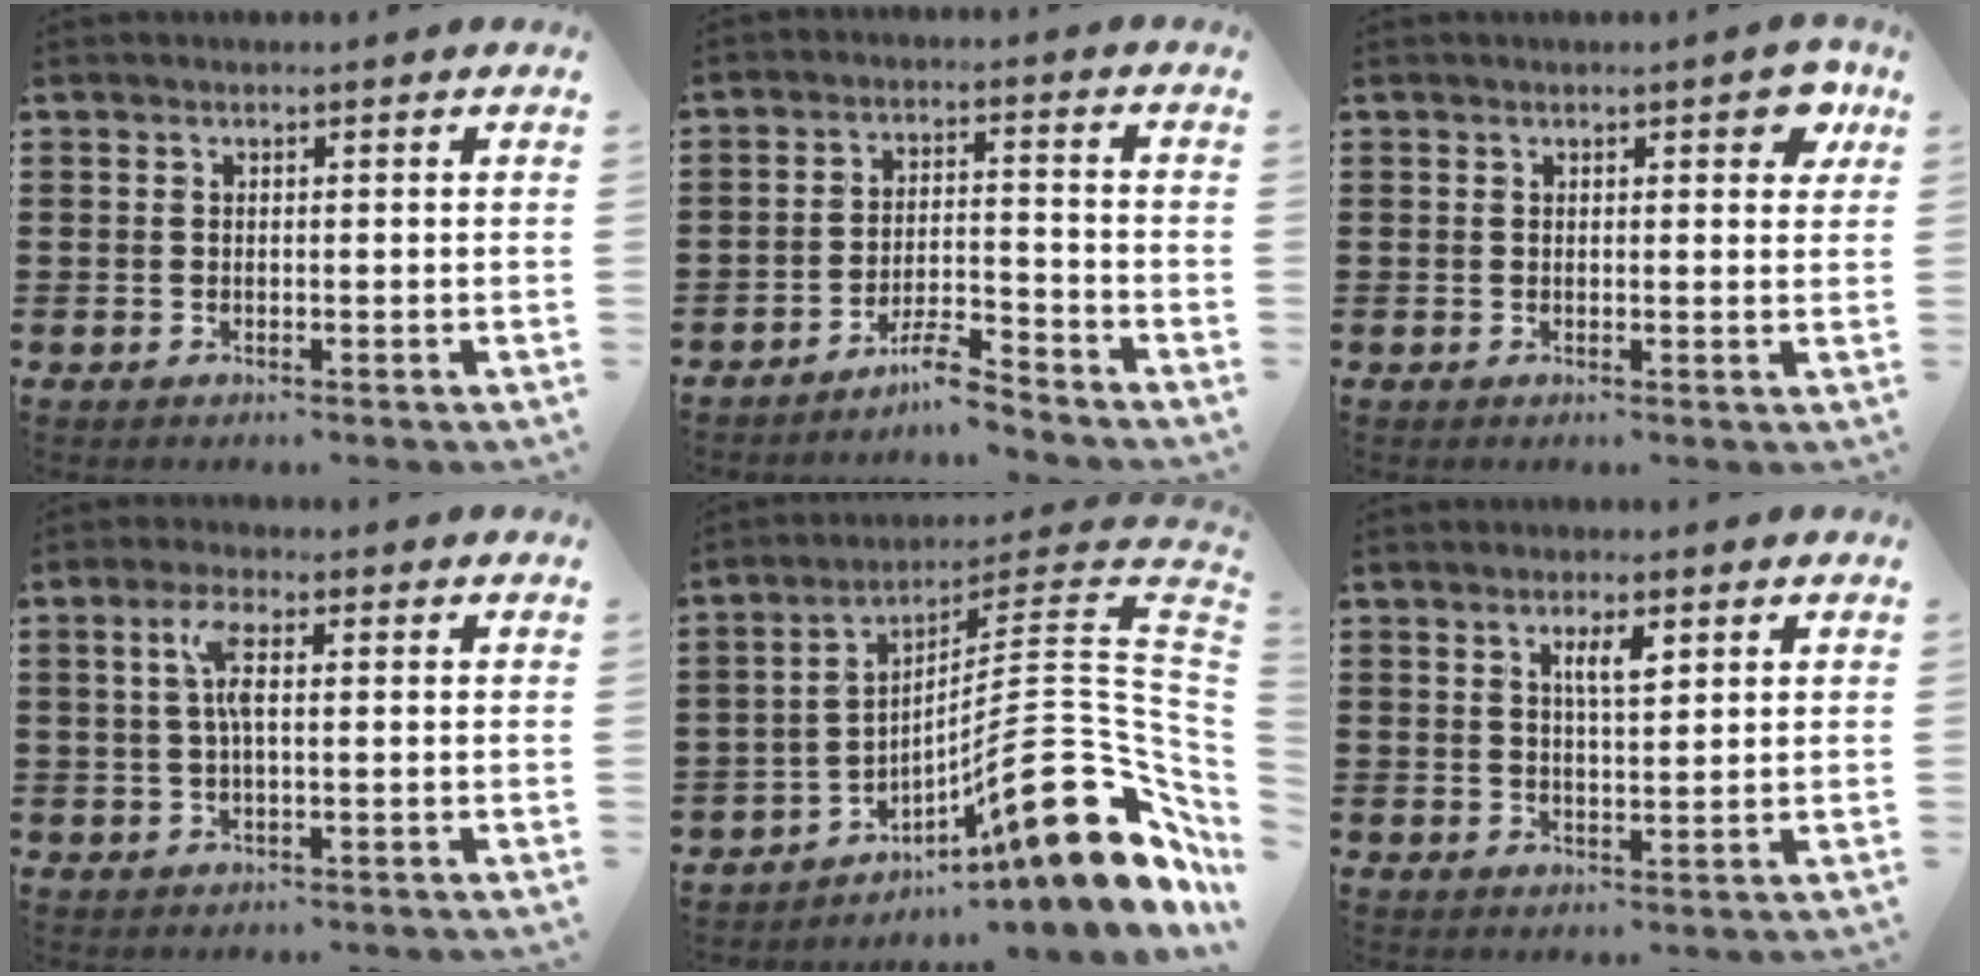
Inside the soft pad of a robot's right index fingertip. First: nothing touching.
{"total": 5.4, "force": [-4.9, 0.5, 2.3], "torque": [-0.047, 0.002, -0.094]}
{"total": 2.9, "force": [1.5, 1.1, 2.2], "torque": [-0.023, 0.000, 0.019]}
{"total": 4.7, "force": [0.7, 1.4, 4.4], "torque": [-0.102, 0.002, 0.004]}
{"total": 18.9, "force": [-7.1, 4.4, 16.9], "torque": [-0.260, -0.002, -0.124]}
{"total": 3.4, "force": [1.6, 0.9, 2.9], "torque": [-0.054, 0.001, 0.024]}